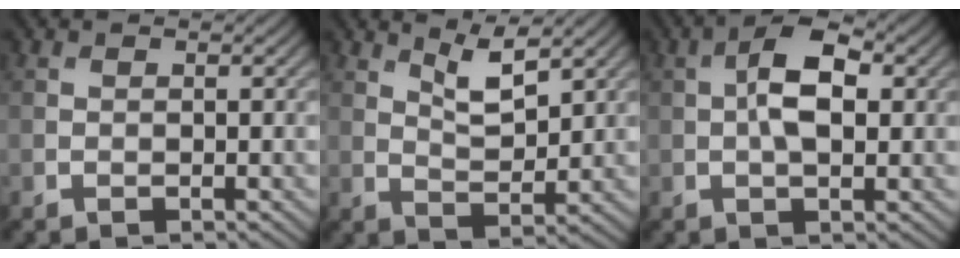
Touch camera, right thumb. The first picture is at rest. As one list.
[{"total": 4.5, "force": [2.9, 1.2, 3.2], "torque": [-0.070, -0.006, 0.058]}, {"total": 5.9, "force": [0.6, 2.8, 5.2], "torque": [-0.096, 0.008, 0.003]}]